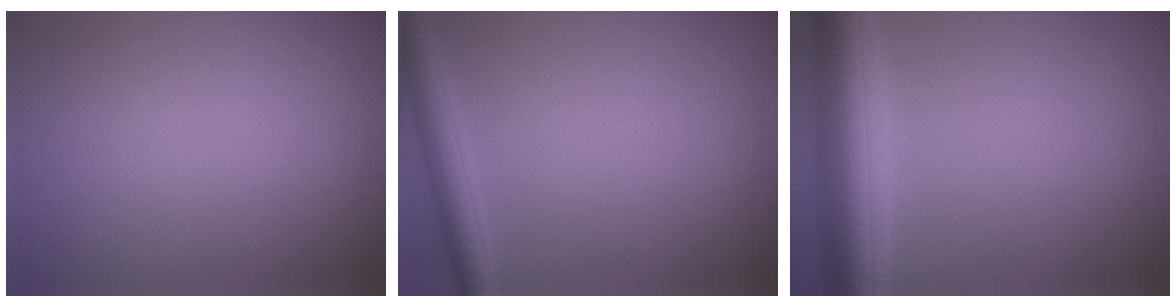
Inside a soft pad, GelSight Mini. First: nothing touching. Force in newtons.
{"total": 3.1, "press": 3.1, "slide": 0.2}
{"total": 7.9, "press": 7.8, "slide": 0.4}